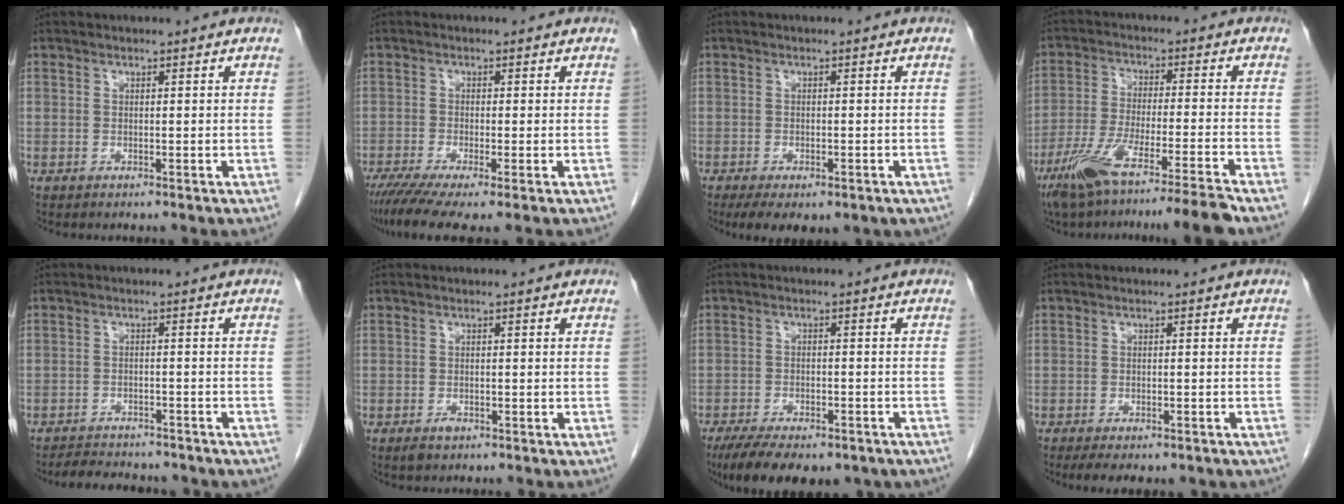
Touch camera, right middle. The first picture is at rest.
{"total": 6.8, "force": [-4.7, 0.6, 4.9], "torque": [-0.082, -0.015, -0.082]}
{"total": 8.7, "force": [-5.5, 4.0, 5.4], "torque": [-0.079, -0.009, -0.073]}
{"total": 13.3, "force": [-10.2, -1.5, 8.4], "torque": [-0.146, -0.032, -0.171]}
{"total": 8.8, "force": [-7.9, 2.7, 2.9], "torque": [-0.049, 0.001, -0.103]}
{"total": 1.3, "force": [-0.9, 0.6, 0.8], "torque": [-0.015, 0.000, -0.011]}
{"total": 14.8, "force": [-10.8, 6.0, 8.2], "torque": [-0.154, -0.015, -0.149]}
{"total": 8.4, "force": [-6.4, 3.3, 4.2], "torque": [-0.054, -0.002, -0.077]}